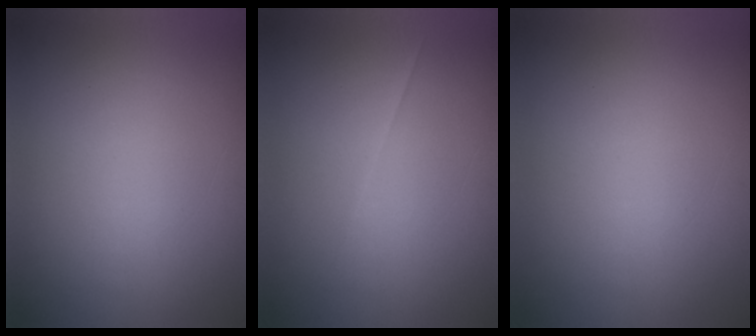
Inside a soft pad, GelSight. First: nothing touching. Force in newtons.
{"total": 1.6}
{"total": 0.0}